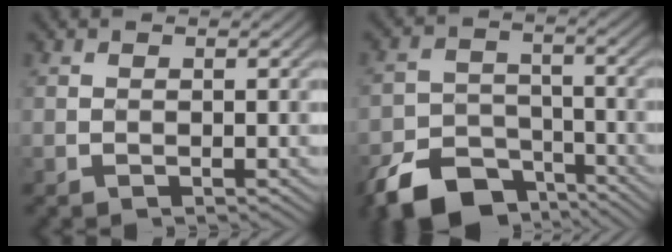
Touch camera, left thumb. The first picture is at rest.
{"total": 10.3, "force": [-7.1, 5.6, 4.9], "torque": [-0.096, -0.017, -0.130]}